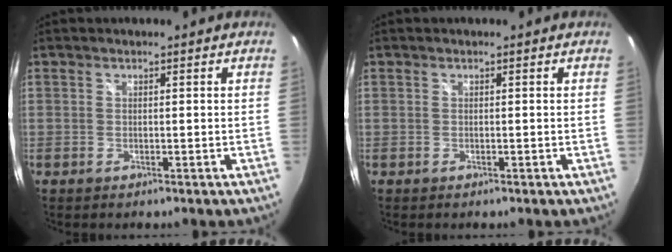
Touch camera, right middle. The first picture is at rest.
{"total": 0.0}